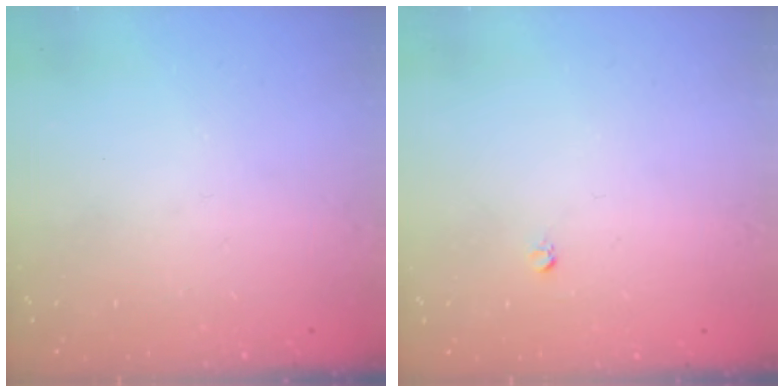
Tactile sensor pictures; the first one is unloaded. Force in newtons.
{"total": 2.5, "press": 2.5, "slide": 0.2}